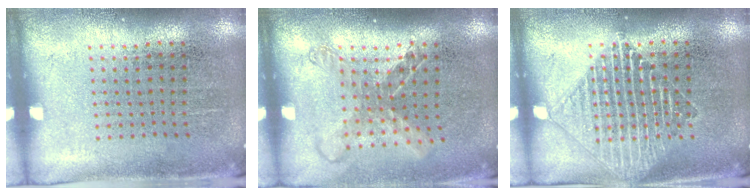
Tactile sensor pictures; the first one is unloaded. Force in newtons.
{"total": 1.5, "press": 1.3, "slide": 0.9}
{"total": 3.0, "press": 3.0, "slide": 0.4}